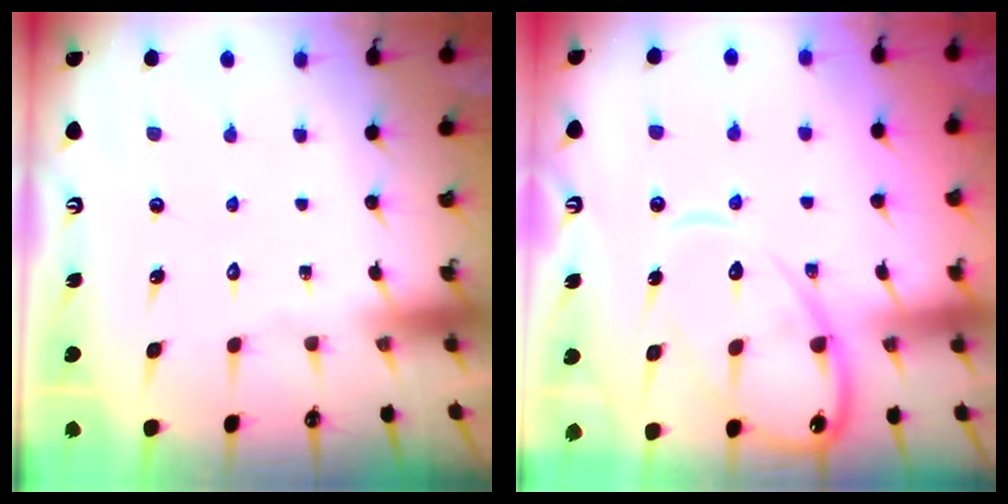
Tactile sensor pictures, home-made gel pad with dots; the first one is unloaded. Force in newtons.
{"total": 12.7, "press": 12.7, "slide": 1.1}